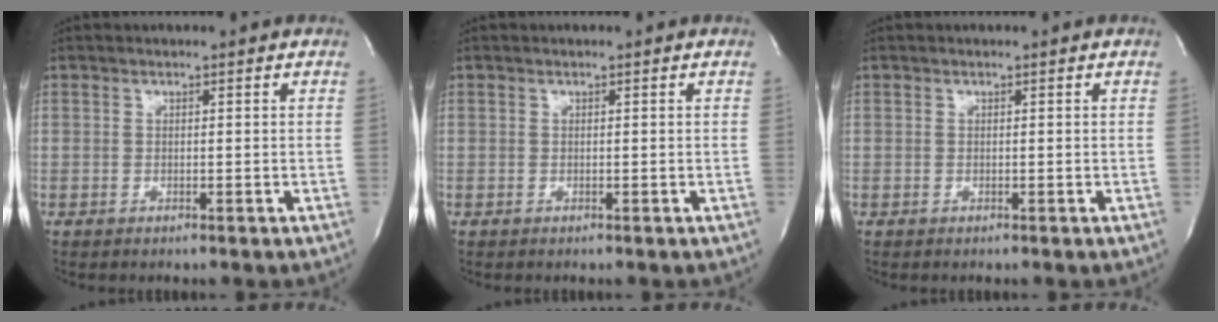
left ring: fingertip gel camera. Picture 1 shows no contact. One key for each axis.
{"total": 0.0}
{"total": 0.0}